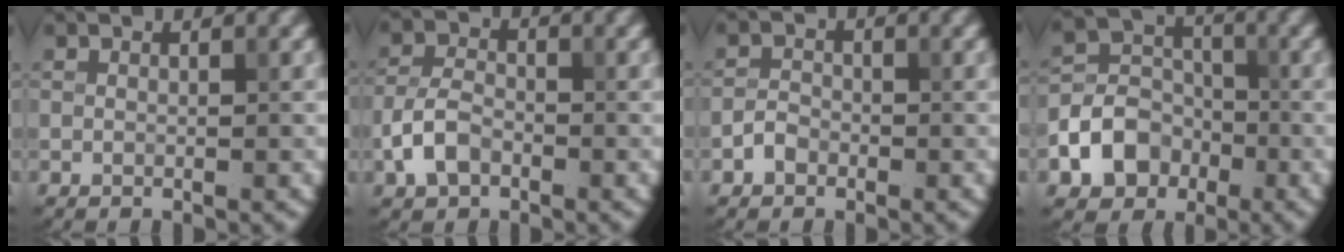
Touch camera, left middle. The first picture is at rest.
{"total": 3.2, "force": [-1.6, 2.1, 2.0], "torque": [-0.037, 0.006, -0.039]}
{"total": 1.5, "force": [-0.9, 1.1, 0.6], "torque": [-0.007, 0.006, -0.020]}
{"total": 5.8, "force": [-2.4, 4.6, 2.6], "torque": [-0.036, 0.001, -0.057]}